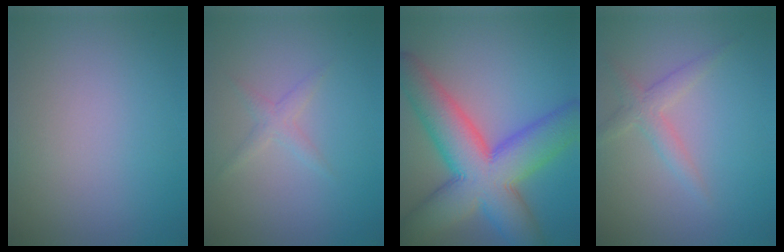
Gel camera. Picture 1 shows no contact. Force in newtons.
{"total": 1.3, "press": 1.3, "slide": 0.1}
{"total": 12.6, "press": 12.6, "slide": 0.5}
{"total": 2.2, "press": 2.2, "slide": 0.0}